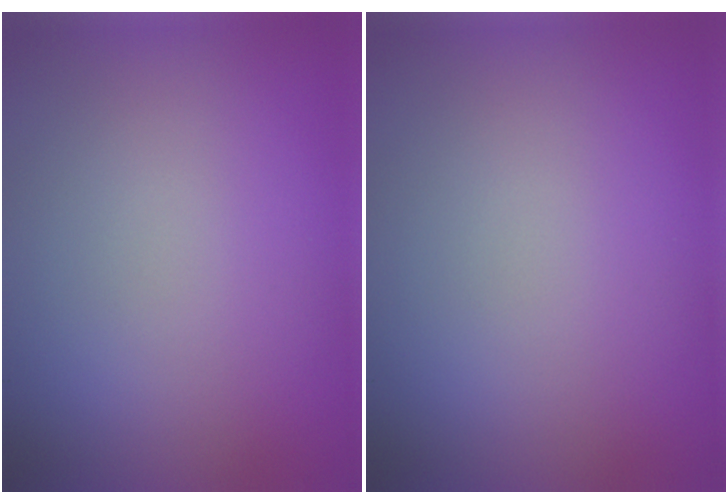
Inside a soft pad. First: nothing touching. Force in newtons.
{"total": 0.0}